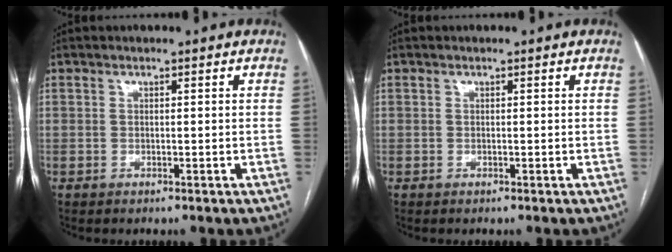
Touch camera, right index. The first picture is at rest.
{"total": 0.0}